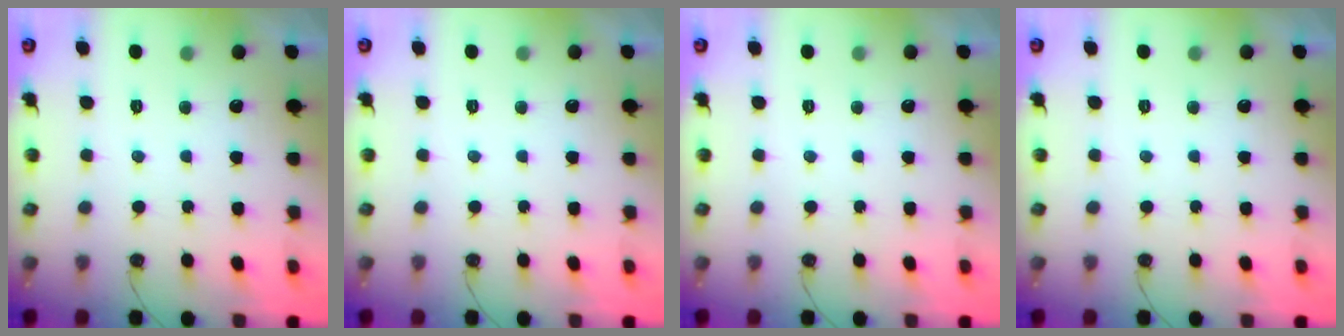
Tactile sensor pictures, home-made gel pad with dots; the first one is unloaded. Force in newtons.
{"total": 0.0}
{"total": 0.0}
{"total": 0.0}